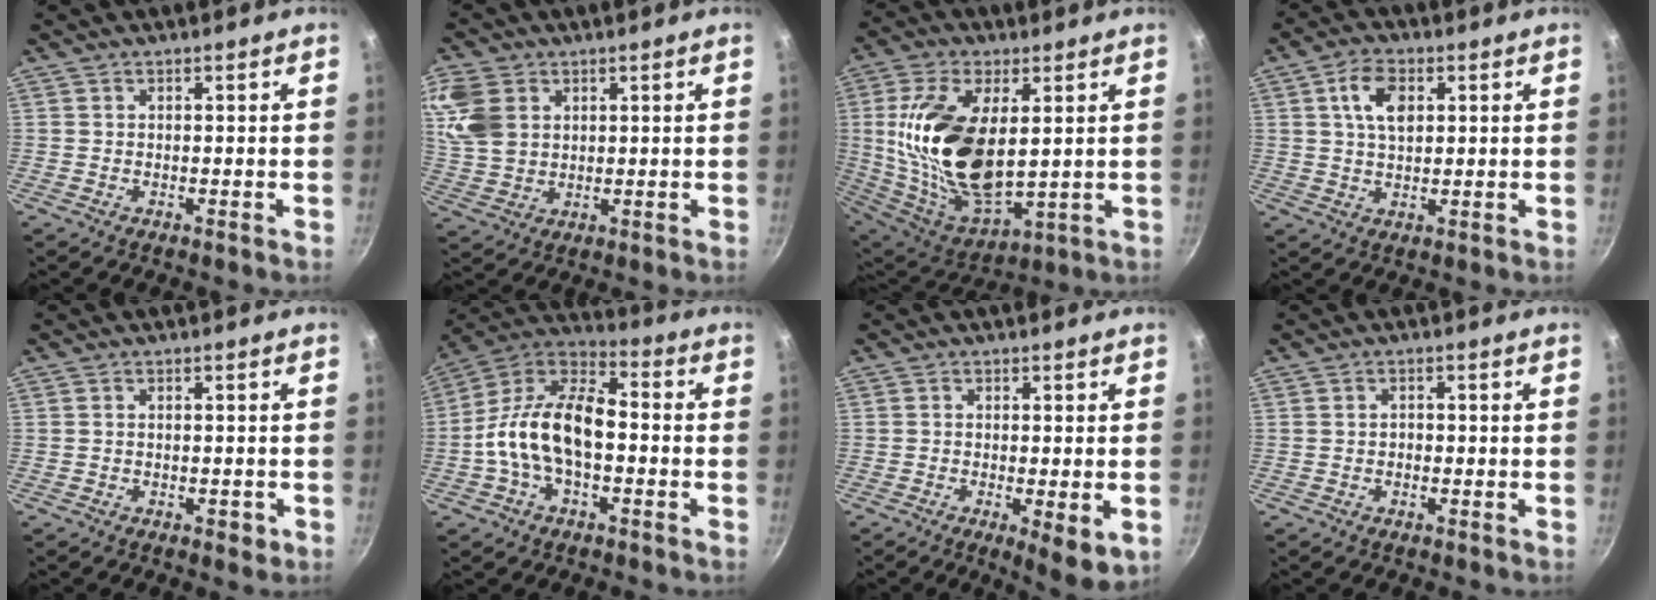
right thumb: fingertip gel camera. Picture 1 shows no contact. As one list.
[{"total": 10.1, "force": [3.3, 7.3, 6.1], "torque": [-0.127, -0.003, 0.071]}, {"total": 22.4, "force": [2.7, 11.2, 19.2], "torque": [-0.370, -0.021, 0.064]}, {"total": 7.1, "force": [2.2, 4.1, 5.4], "torque": [-0.089, -0.001, 0.040]}, {"total": 1.9, "force": [-0.8, 1.0, 1.3], "torque": [-0.015, 0.003, -0.011]}, {"total": 16.8, "force": [-2.0, 9.4, 13.8], "torque": [-0.255, 0.045, -0.043]}, {"total": 7.4, "force": [-2.3, 2.0, 6.8], "torque": [-0.101, -0.017, -0.033]}, {"total": 1.1, "force": [-0.3, 0.9, 0.6], "torque": [-0.003, 0.004, -0.007]}]